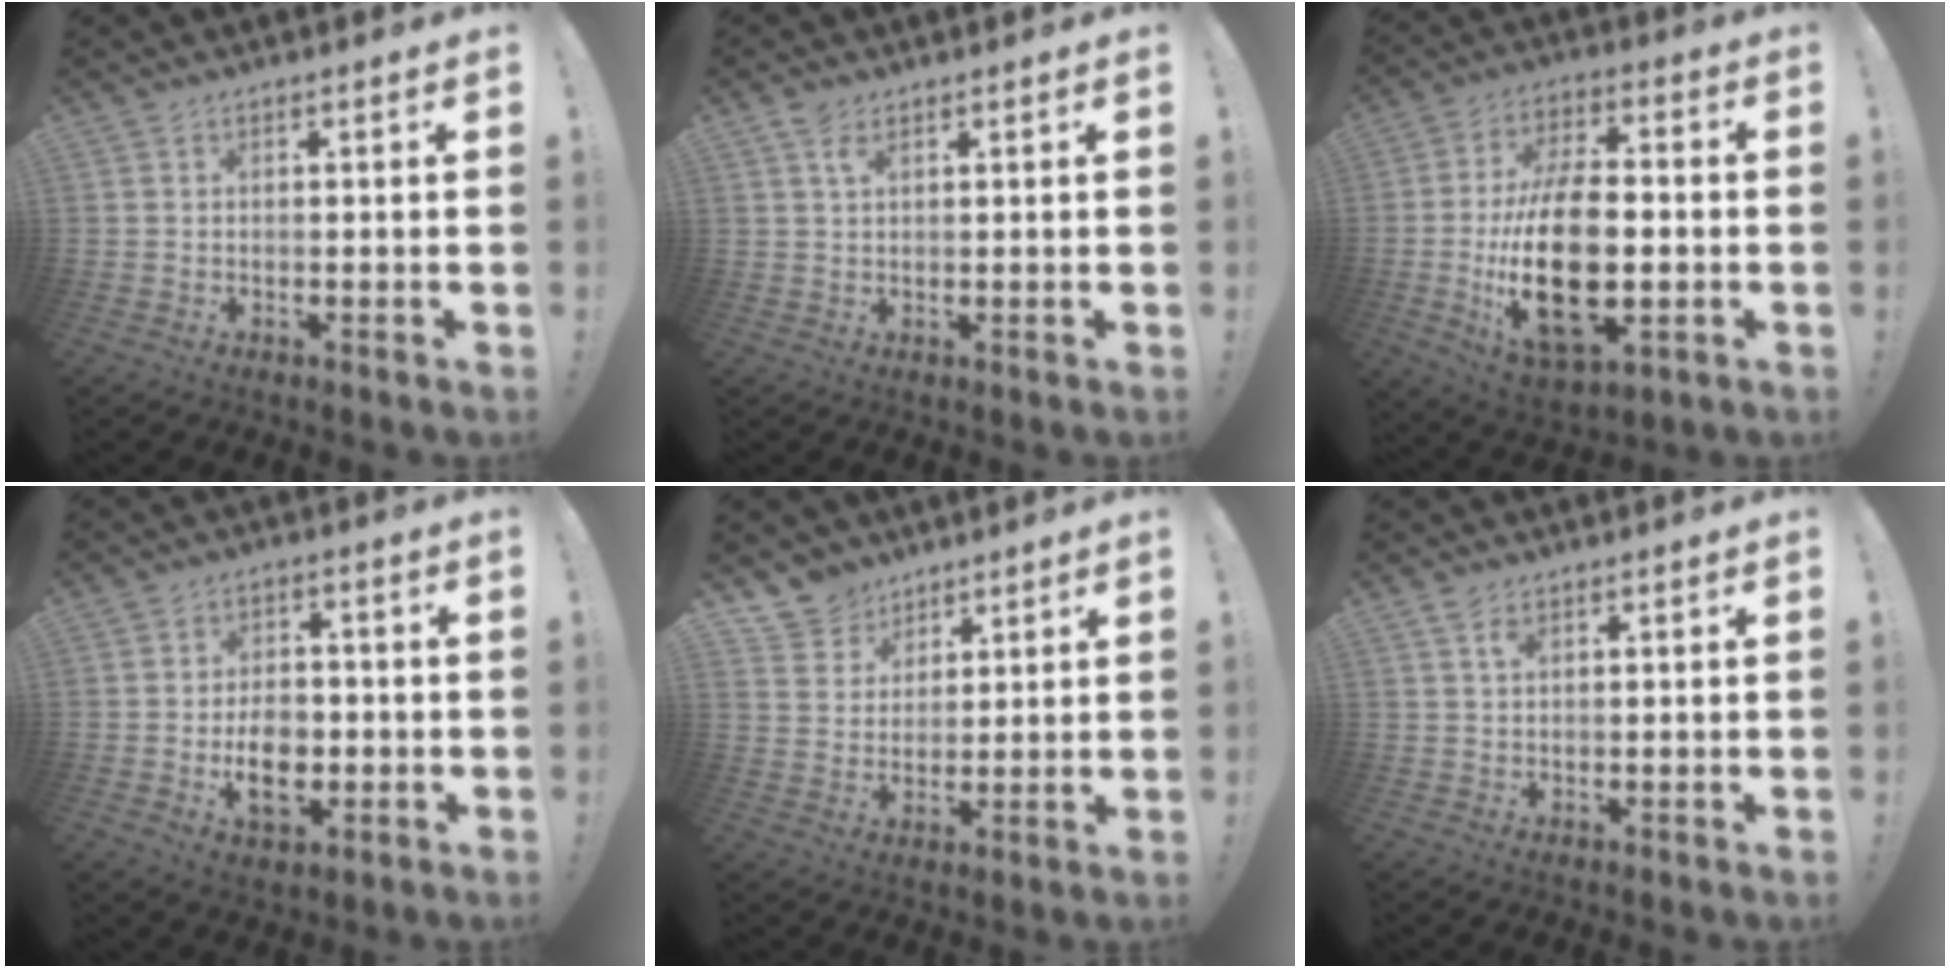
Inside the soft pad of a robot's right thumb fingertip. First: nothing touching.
{"total": 2.8, "force": [1.6, 1.2, 2.0], "torque": [-0.038, -0.001, 0.028]}
{"total": 22.7, "force": [-3.5, 12.2, 18.8], "torque": [-0.357, 0.003, -0.053]}
{"total": 10.3, "force": [-2.3, 8.4, 5.6], "torque": [-0.074, 0.009, -0.036]}
{"total": 7.9, "force": [6.0, 5.2, 0.7], "torque": [-0.020, -0.046, 0.119]}
{"total": 2.5, "force": [1.4, 1.3, 1.7], "torque": [-0.022, -0.004, 0.023]}